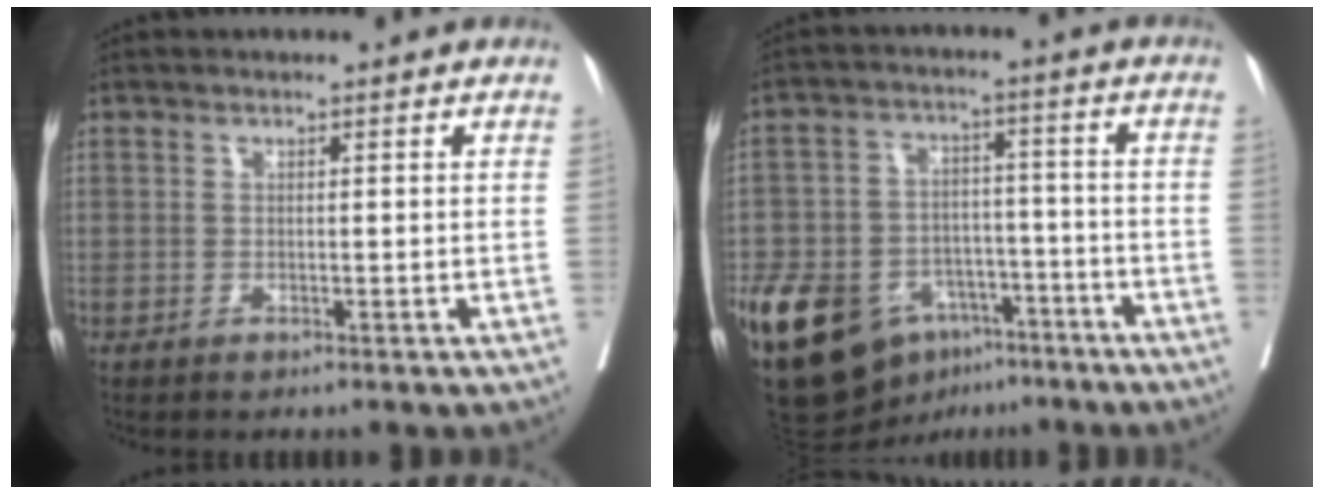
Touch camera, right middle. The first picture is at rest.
{"total": 16.6, "force": [-9.4, 10.5, 8.7], "torque": [-0.159, 0.017, -0.149]}